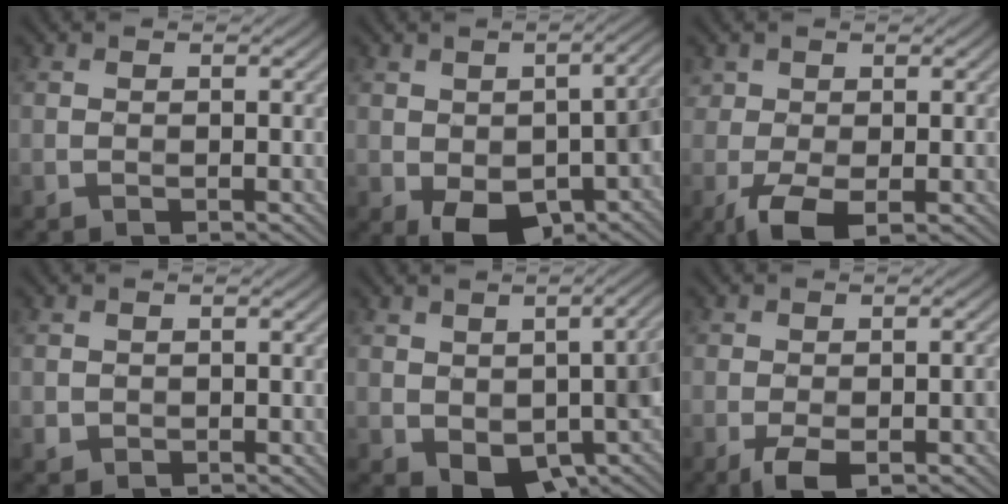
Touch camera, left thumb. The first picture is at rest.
{"total": 13.2, "force": [-4.3, 7.4, 10.1], "torque": [-0.139, -0.039, -0.053]}
{"total": 5.2, "force": [-2.1, 2.7, 3.8], "torque": [-0.088, -0.009, -0.039]}
{"total": 1.0, "force": [-0.2, 0.9, 0.4], "torque": [-0.010, -0.006, -0.002]}
{"total": 12.5, "force": [-3.3, 7.3, 9.6], "torque": [-0.138, -0.039, -0.031]}
{"total": 5.0, "force": [-2.6, 2.0, 3.8], "torque": [-0.057, 0.000, -0.043]}